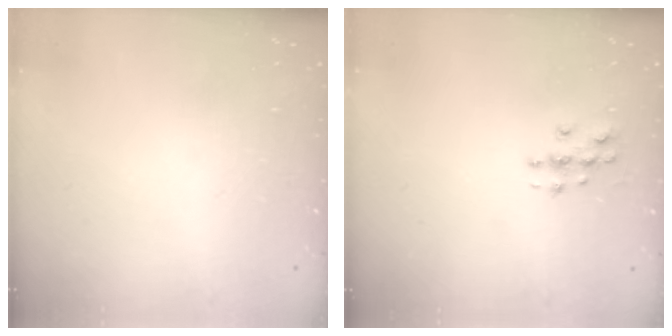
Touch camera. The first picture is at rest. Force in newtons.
{"total": 3.5, "press": 3.4, "slide": 0.2}